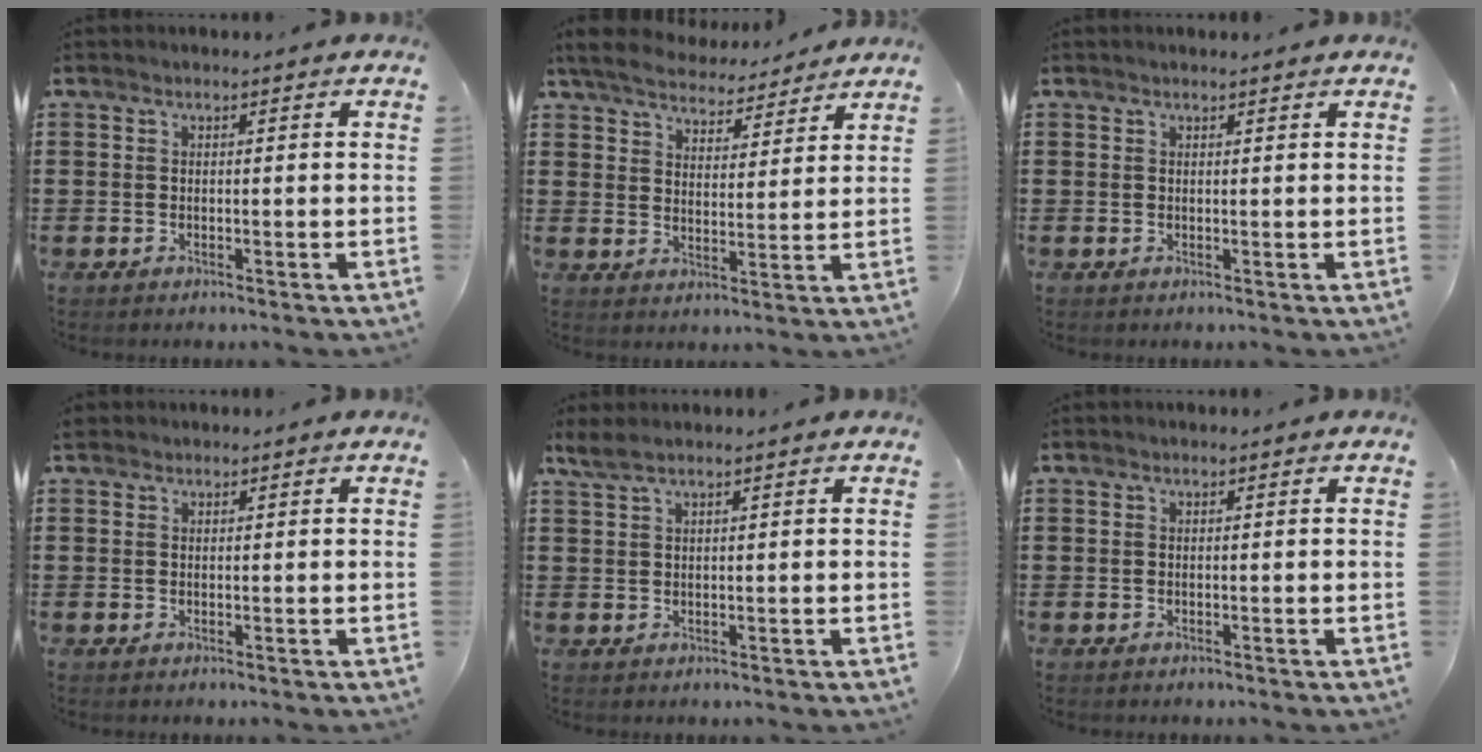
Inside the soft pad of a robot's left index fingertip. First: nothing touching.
{"total": 5.5, "force": [5.3, 1.0, 1.1], "torque": [-0.049, -0.027, 0.092]}
{"total": 0.6, "force": [0.5, 0.0, 0.3], "torque": [-0.007, -0.002, 0.011]}
{"total": 0.9, "force": [0.7, 0.5, 0.3], "torque": [-0.007, 0.004, 0.013]}
{"total": 2.1, "force": [1.4, 0.3, 1.5], "torque": [-0.031, 0.002, 0.026]}
{"total": 0.0}